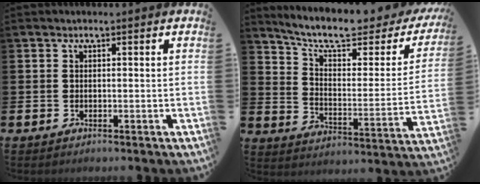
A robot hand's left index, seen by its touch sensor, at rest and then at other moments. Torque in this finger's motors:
{"motor_torque": [-0.12, -1.07, 0.75, 0.21]}